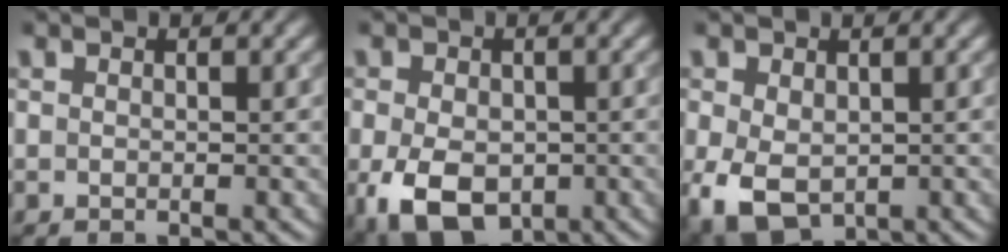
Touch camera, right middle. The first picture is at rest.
{"total": 7.8, "force": [-2.6, 5.1, 5.3], "torque": [-0.111, -0.023, -0.043]}
{"total": 5.9, "force": [-1.4, 3.9, 4.2], "torque": [-0.097, -0.020, -0.020]}